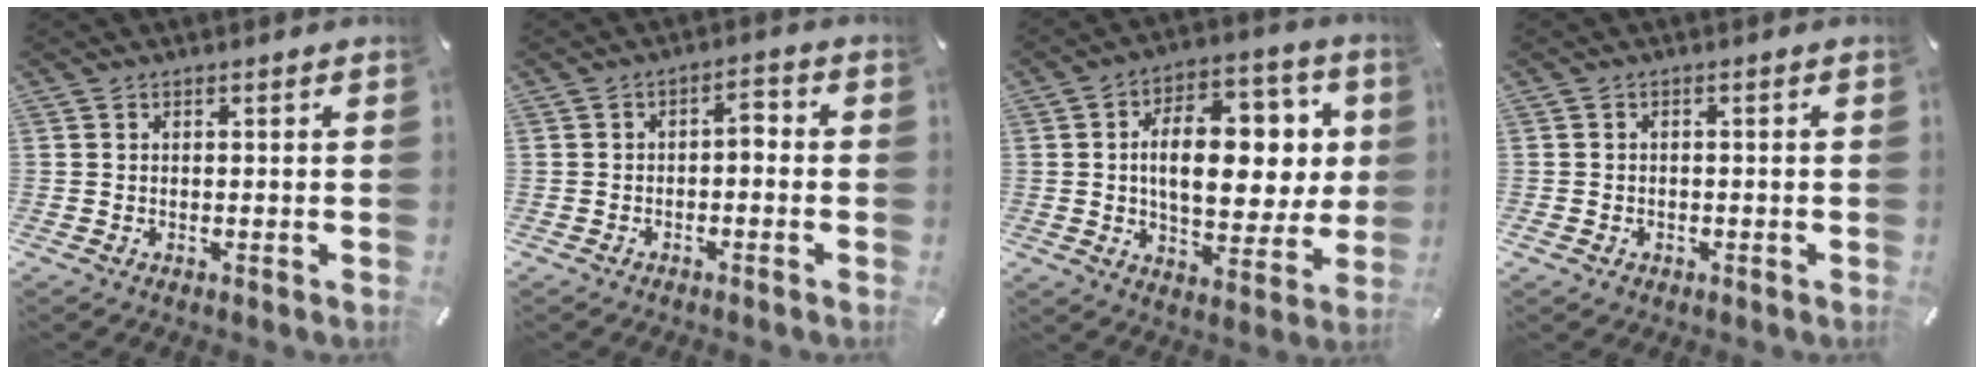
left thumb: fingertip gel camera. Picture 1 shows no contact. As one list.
[{"total": 3.3, "force": [-1.4, 1.8, 2.4], "torque": [-0.047, 0.019, -0.031]}, {"total": 18.0, "force": [2.8, 10.9, 14.1], "torque": [-0.211, 0.000, 0.049]}, {"total": 1.5, "force": [-0.7, 1.3, 0.5], "torque": [-0.010, 0.004, -0.015]}]